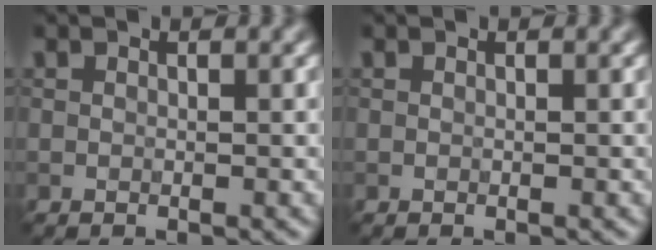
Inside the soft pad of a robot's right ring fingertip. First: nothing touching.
{"total": 0.0}